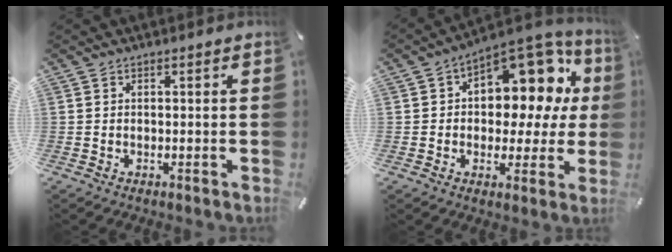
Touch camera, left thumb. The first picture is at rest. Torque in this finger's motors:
{"motor_torque": [0.67, 0.67, 0.35, -0.13, 0.09]}